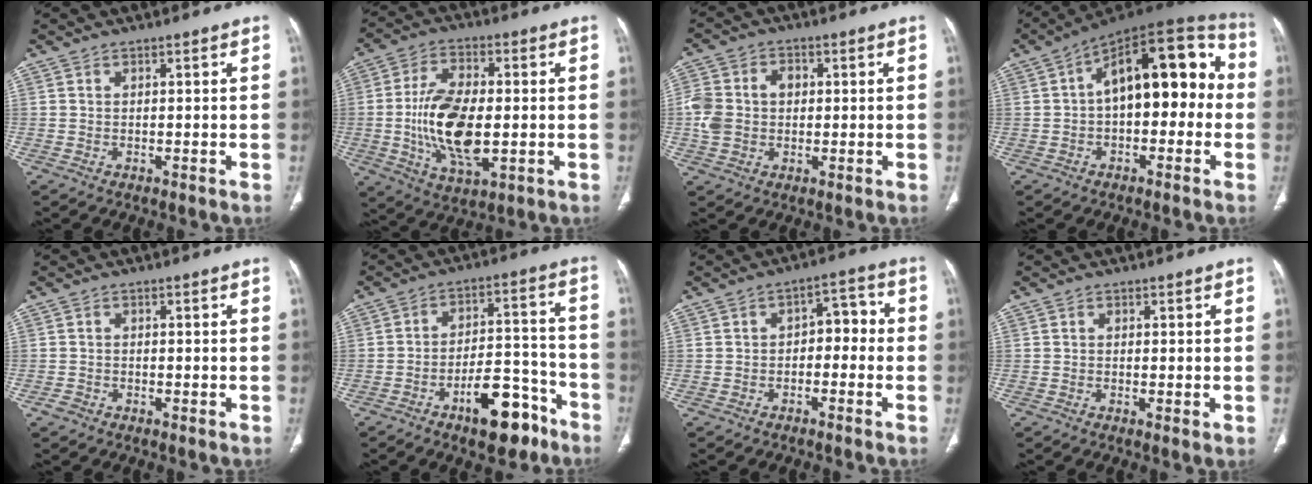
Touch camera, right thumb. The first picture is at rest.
{"total": 15.4, "force": [-1.4, 7.6, 13.3], "torque": [-0.249, -0.004, -0.021]}
{"total": 8.7, "force": [0.2, 6.9, 5.3], "torque": [-0.104, 0.021, 0.002]}
{"total": 19.3, "force": [0.6, 10.0, 16.5], "torque": [-0.203, 0.053, -0.002]}
{"total": 1.1, "force": [-0.7, 0.7, 0.5], "torque": [-0.007, 0.000, -0.017]}
{"total": 12.7, "force": [-7.8, 5.6, 8.3], "torque": [-0.100, 0.068, -0.119]}
{"total": 5.7, "force": [-1.2, 3.7, 4.2], "torque": [-0.033, 0.037, -0.028]}
{"total": 1.4, "force": [-0.2, 0.2, 1.4], "torque": [-0.033, -0.007, -0.005]}